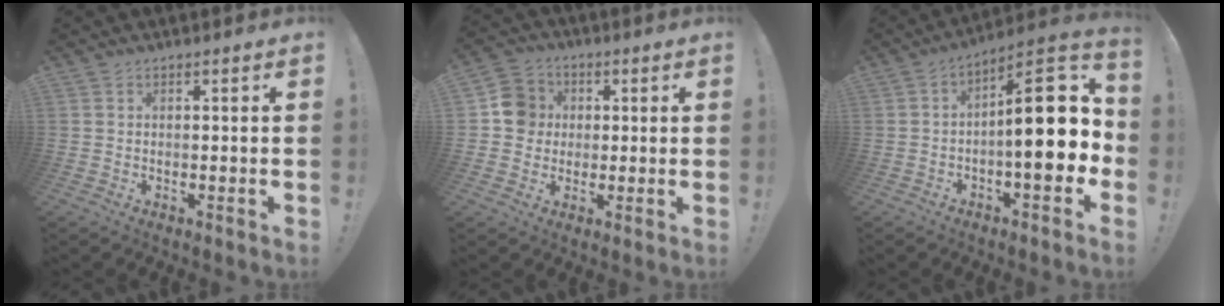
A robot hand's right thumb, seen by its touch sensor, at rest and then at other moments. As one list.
[{"total": 9.8, "force": [0.9, 9.2, 3.2], "torque": [-0.028, 0.013, 0.023]}, {"total": 18.5, "force": [0.2, 7.2, 17.0], "torque": [-0.228, 0.003, 0.006]}]